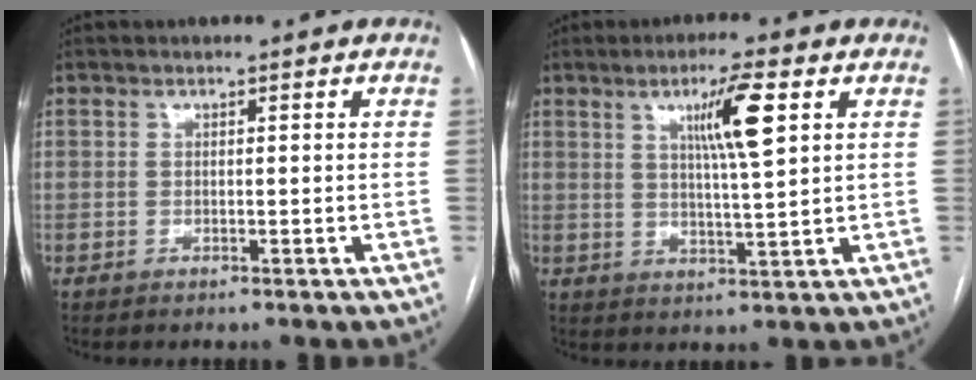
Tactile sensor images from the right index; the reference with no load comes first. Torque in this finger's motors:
{"motor_torque": [0.55, 0.01, 0.31, 0.10]}